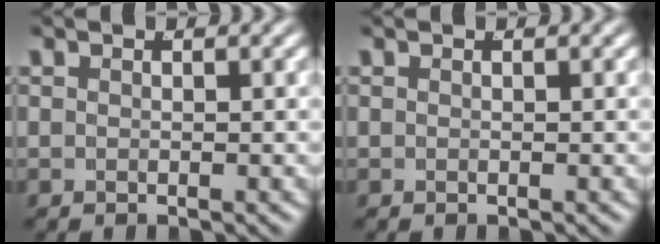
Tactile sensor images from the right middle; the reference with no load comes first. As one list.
[{"total": 0.0}]